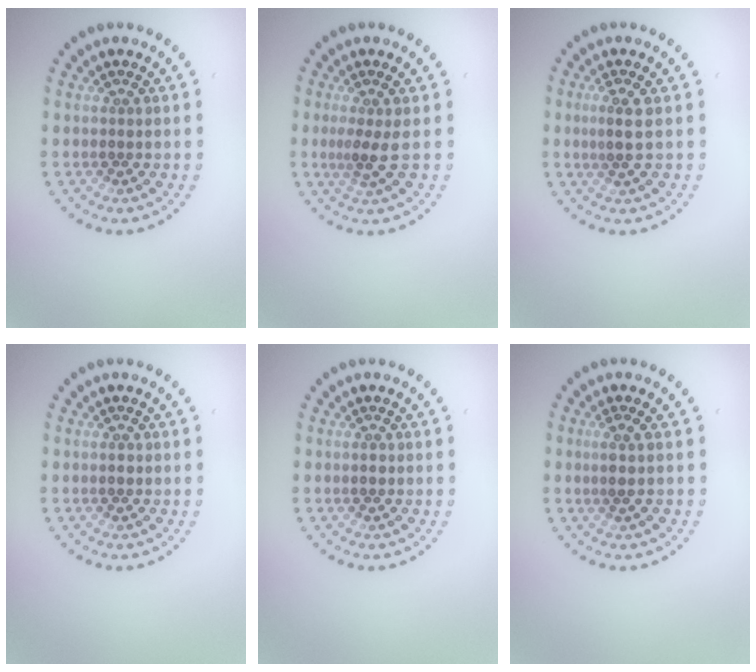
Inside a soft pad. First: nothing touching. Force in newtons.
{"total": 2.1, "press": 1.5, "slide": 1.4}
{"total": 2.0, "press": 1.8, "slide": 0.8}
{"total": 1.1, "press": 1.1, "slide": 0.0}
{"total": 1.1, "press": 1.1, "slide": 0.0}
{"total": 1.0, "press": 0.7, "slide": 0.6}